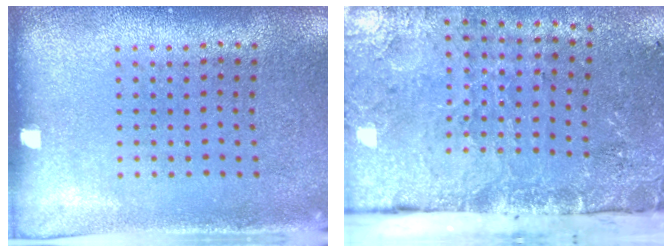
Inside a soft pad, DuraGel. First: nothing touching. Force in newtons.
{"total": 4.9, "press": 3.6, "slide": 3.3}